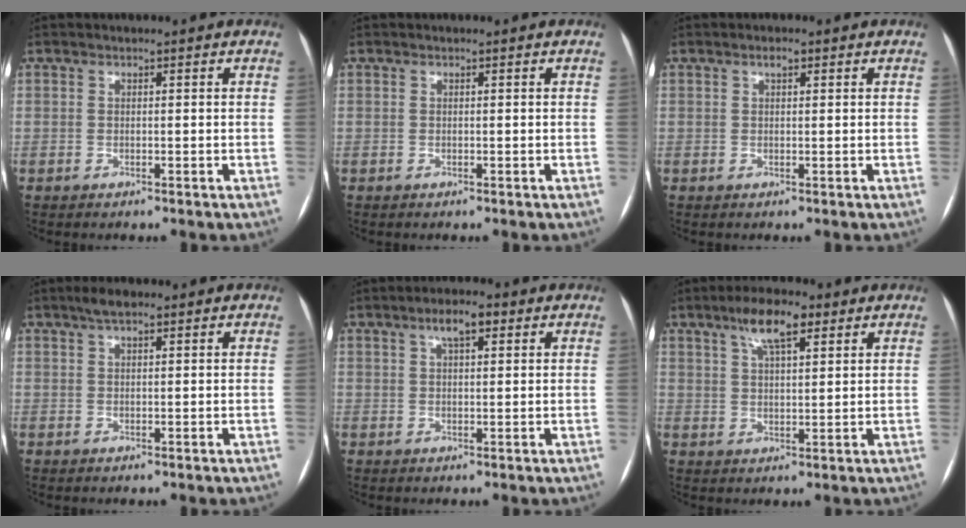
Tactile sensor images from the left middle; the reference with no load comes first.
{"total": 0.0}
{"total": 1.1, "force": [0.6, 0.5, 0.8], "torque": [-0.014, 0.005, 0.009]}
{"total": 2.7, "force": [1.8, 0.7, 1.8], "torque": [-0.037, 0.014, 0.032]}
{"total": 4.1, "force": [2.1, 1.3, 3.2], "torque": [-0.060, 0.012, 0.035]}
{"total": 7.0, "force": [4.1, 1.9, 5.3], "torque": [-0.101, 0.015, 0.070]}